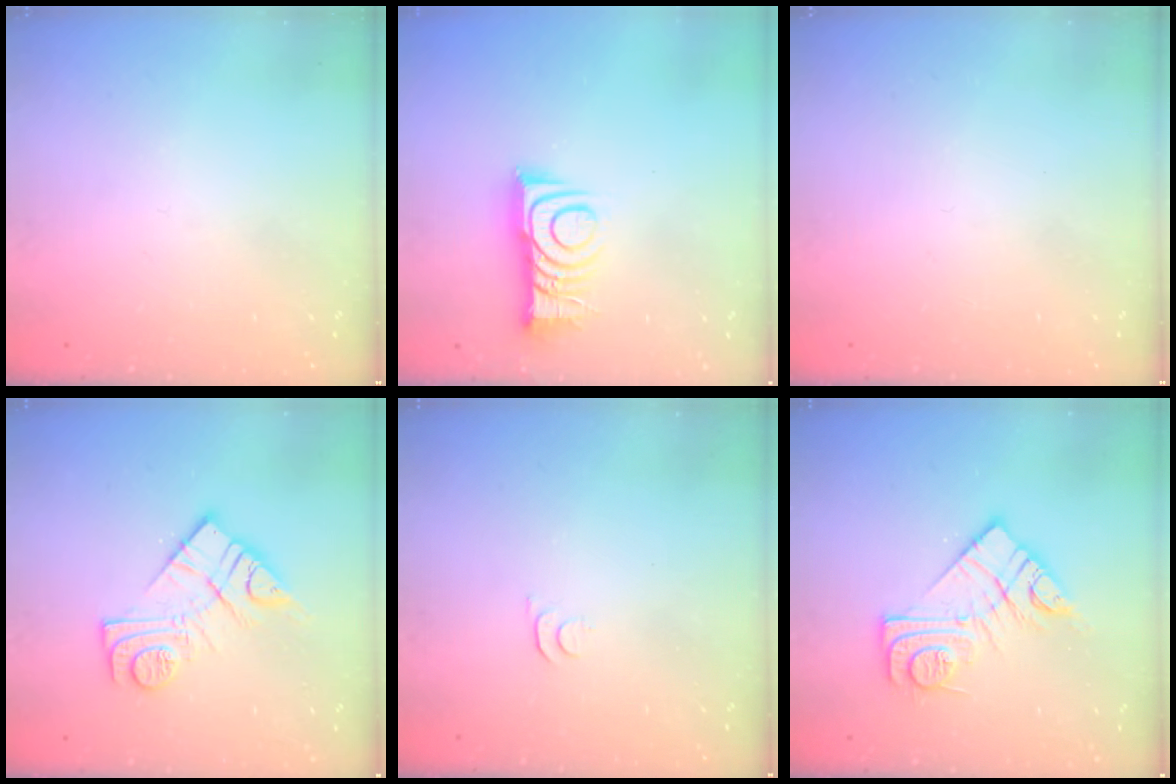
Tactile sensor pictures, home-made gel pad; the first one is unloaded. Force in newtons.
{"total": 10.3, "press": 10.3, "slide": 0.4}
{"total": 1.8, "press": 1.7, "slide": 0.1}
{"total": 14.0, "press": 14.0, "slide": 0.9}
{"total": 3.5, "press": 3.5, "slide": 0.5}
{"total": 13.6, "press": 13.6, "slide": 0.9}